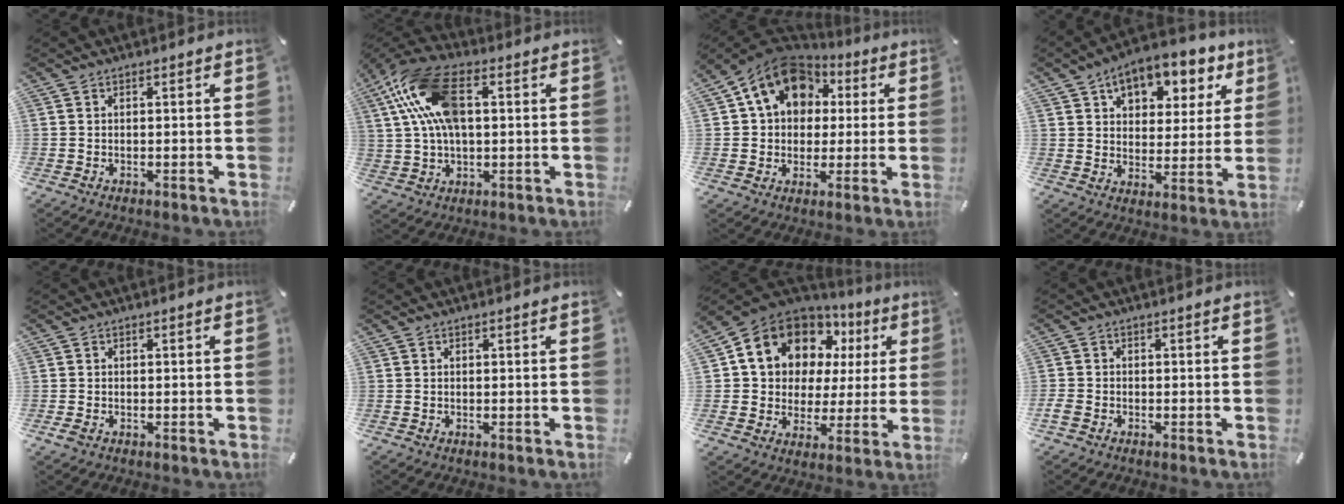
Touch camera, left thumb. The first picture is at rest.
{"total": 15.7, "force": [4.4, 9.3, 11.9], "torque": [-0.261, 0.015, 0.081]}
{"total": 14.3, "force": [4.9, 11.6, 6.9], "torque": [-0.126, -0.014, 0.090]}
{"total": 10.2, "force": [6.7, 6.7, 3.8], "torque": [-0.046, -0.048, 0.116]}
{"total": 1.0, "force": [-0.5, 0.7, 0.6], "torque": [-0.009, 0.002, -0.008]}
{"total": 0.0}
{"total": 14.9, "force": [7.0, 11.9, 5.7], "torque": [-0.111, -0.041, 0.135]}
{"total": 1.9, "force": [-1.2, 1.2, 0.8], "torque": [-0.018, 0.002, -0.024]}